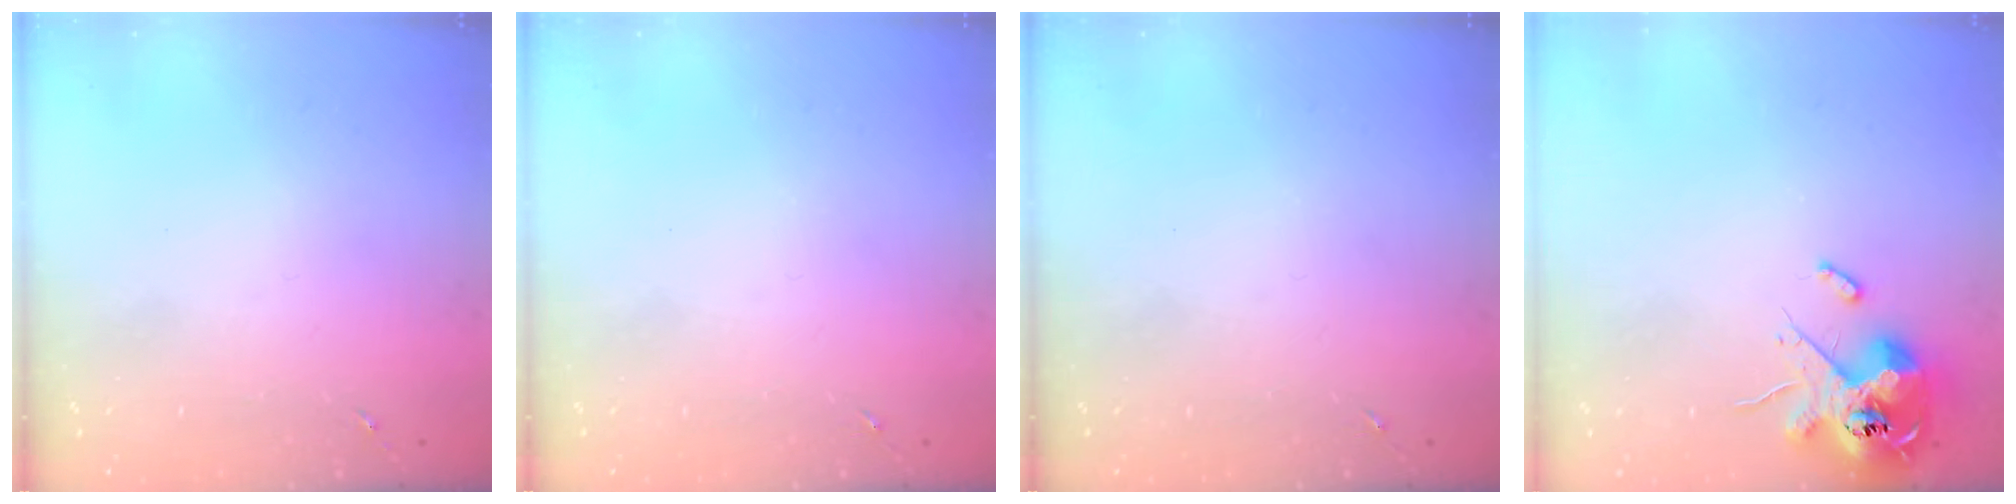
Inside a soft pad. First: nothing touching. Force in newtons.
{"total": 0.0}
{"total": 0.0}
{"total": 13.2, "press": 13.0, "slide": 2.2}